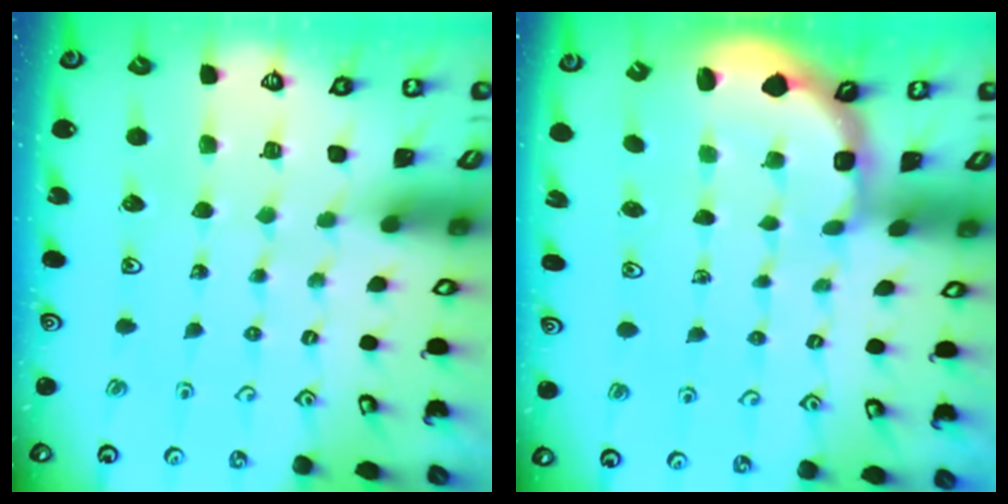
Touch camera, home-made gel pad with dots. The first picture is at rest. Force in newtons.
{"total": 2.6, "press": 1.8, "slide": 1.9}